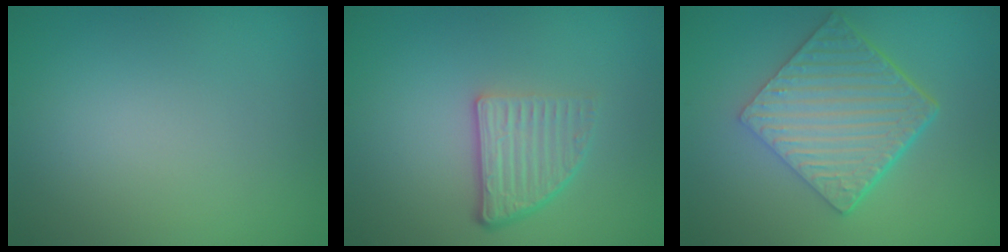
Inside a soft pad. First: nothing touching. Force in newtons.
{"total": 3.8, "press": 2.5, "slide": 2.8}
{"total": 6.5, "press": 4.6, "slide": 4.5}